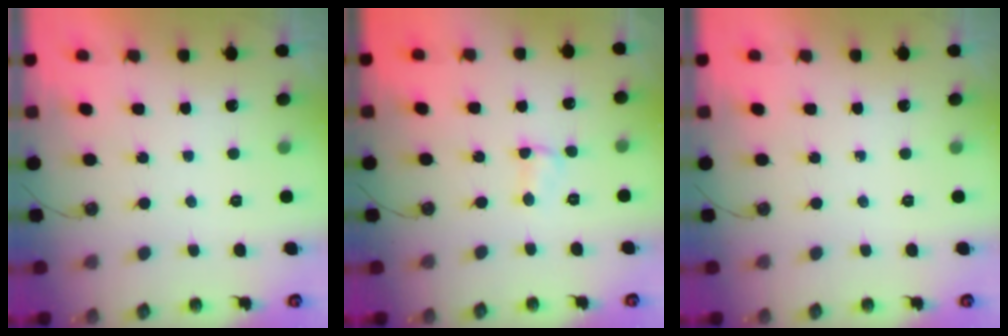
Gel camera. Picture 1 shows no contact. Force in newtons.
{"total": 2.6, "press": 2.6, "slide": 0.4}
{"total": 0.0}